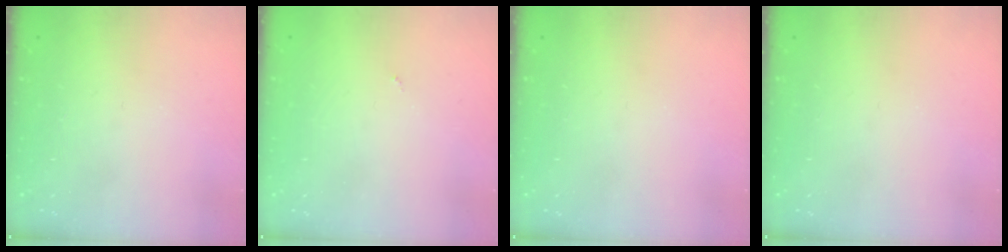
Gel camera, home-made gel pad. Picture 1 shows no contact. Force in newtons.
{"total": 0.0}
{"total": 0.0}
{"total": 0.0}